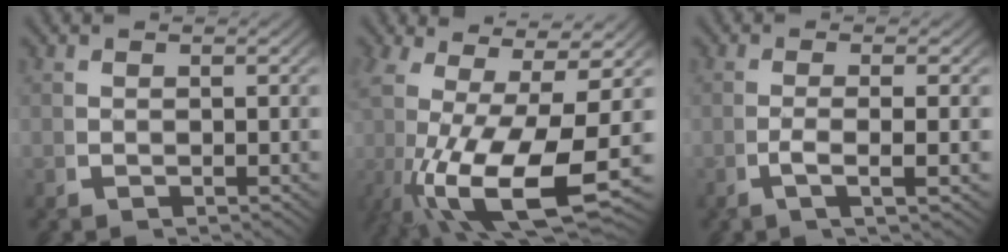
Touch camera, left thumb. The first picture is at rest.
{"total": 13.9, "force": [-2.0, 6.4, 12.2], "torque": [-0.246, -0.056, 0.004]}
{"total": 3.2, "force": [-0.4, 0.0, 3.1], "torque": [-0.068, 0.000, -0.009]}